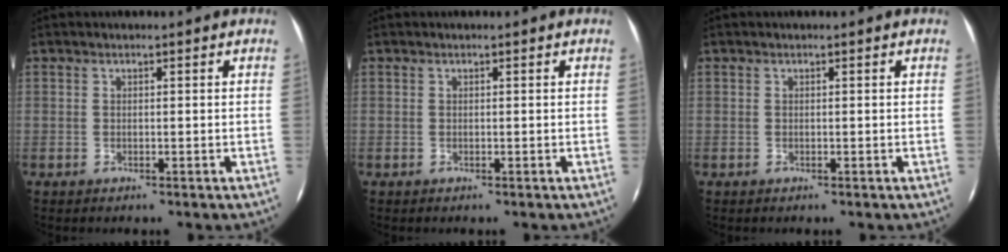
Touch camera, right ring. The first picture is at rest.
{"total": 0.0}
{"total": 0.0}